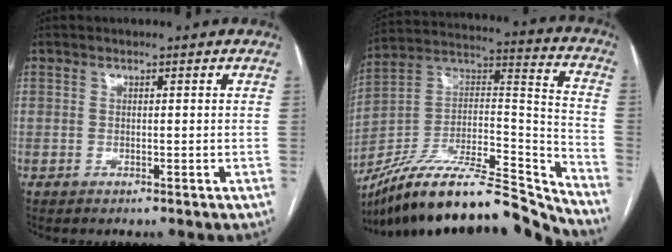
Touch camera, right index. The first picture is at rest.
{"total": 25.9, "force": [-23.4, 3.1, 10.7], "torque": [-0.156, 0.022, -0.385]}